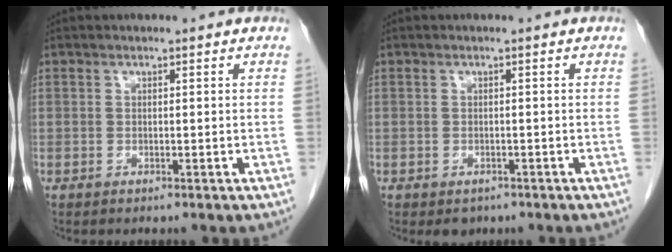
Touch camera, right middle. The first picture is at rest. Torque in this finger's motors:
{"motor_torque": [0.02, -0.04, 0.00, -0.02]}